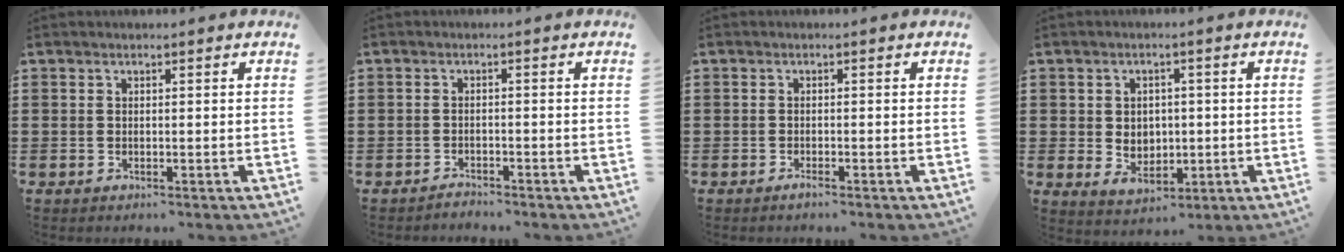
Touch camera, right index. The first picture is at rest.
{"total": 1.4, "force": [-1.4, 0.1, -0.2], "torque": [-0.001, 0.006, -0.032]}
{"total": 1.0, "force": [-0.8, 0.0, 0.6], "torque": [-0.011, -0.006, -0.015]}
{"total": 3.9, "force": [0.0, 3.4, 1.9], "torque": [-0.033, 0.005, -0.006]}